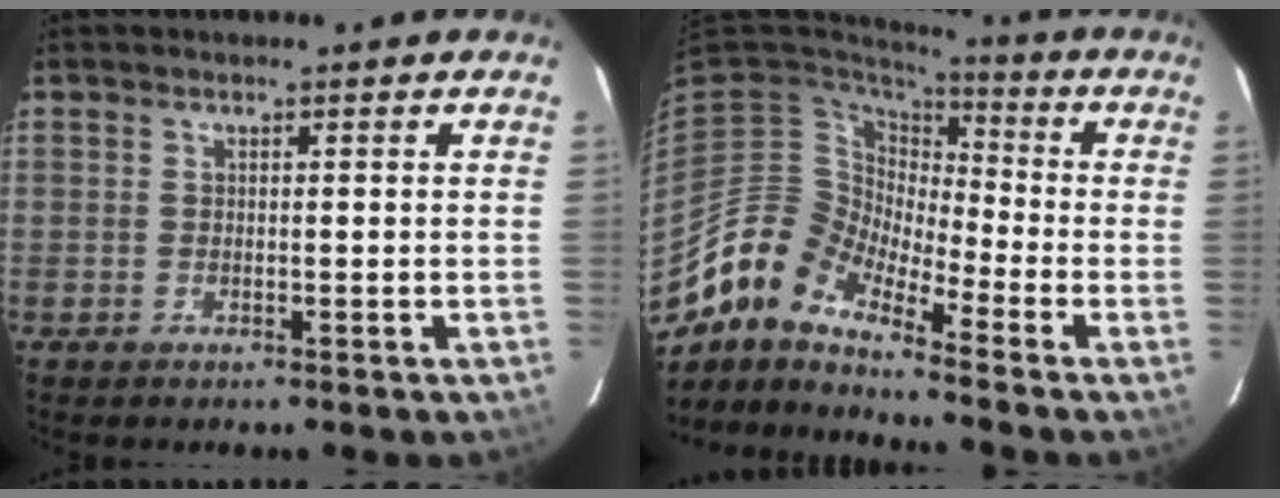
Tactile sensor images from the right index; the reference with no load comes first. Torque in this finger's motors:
{"motor_torque": [0.33, -0.38, -0.10, -0.21]}